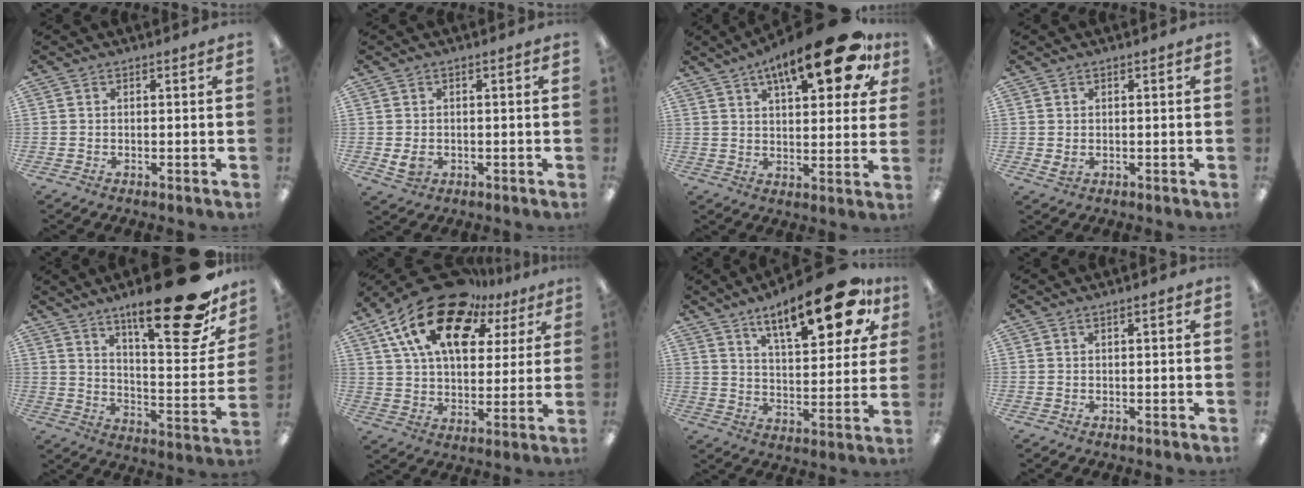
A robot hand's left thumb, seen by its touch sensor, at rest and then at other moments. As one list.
[{"total": 3.2, "force": [-0.5, 2.5, 2.0], "torque": [-0.041, -0.003, -0.011]}, {"total": 19.8, "force": [10.8, 6.9, 15.1], "torque": [-0.220, -0.043, 0.167]}, {"total": 1.5, "force": [0.2, 1.0, 1.2], "torque": [-0.014, 0.000, 0.002]}, {"total": 25.1, "force": [17.1, 7.1, 17.0], "torque": [-0.241, -0.115, 0.269]}, {"total": 20.9, "force": [12.4, 11.1, 12.7], "torque": [-0.247, -0.064, 0.215]}, {"total": 20.2, "force": [12.4, 7.0, 14.3], "torque": [-0.207, -0.060, 0.195]}, {"total": 1.0, "force": [0.3, 0.1, 1.0], "torque": [-0.020, 0.001, 0.005]}]